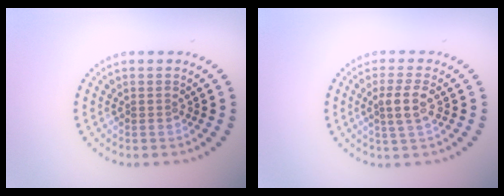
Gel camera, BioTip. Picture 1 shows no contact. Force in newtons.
{"total": 2.4, "press": 2.2, "slide": 1.0}